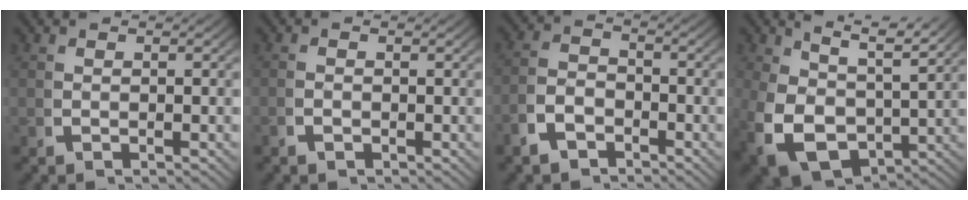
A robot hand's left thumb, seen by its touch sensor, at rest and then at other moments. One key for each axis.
{"total": 0.7, "fx": -0.6, "fy": 0.3, "fz": 0.2, "tx": -0.007, "ty": -0.003, "tz": -0.013}
{"total": 3.5, "fx": -2.3, "fy": 2.2, "fz": 1.6, "tx": -0.033, "ty": -0.012, "tz": -0.039}
{"total": 10.2, "fx": -0.4, "fy": 7.5, "fz": 7.0, "tx": -0.163, "ty": -0.049, "tz": 0.013}